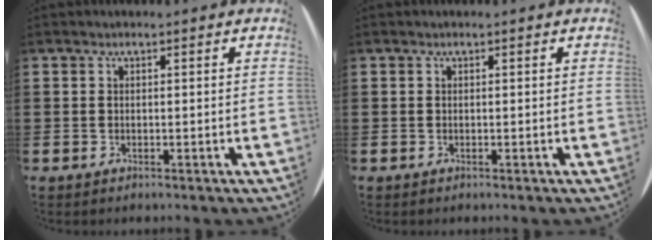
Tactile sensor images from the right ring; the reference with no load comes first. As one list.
[{"total": 0.0}]